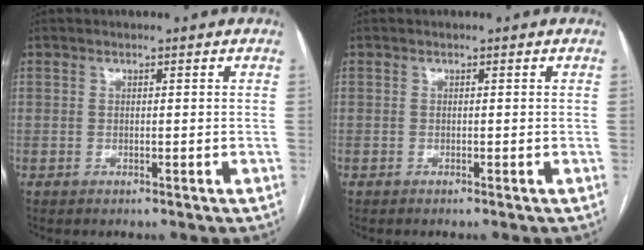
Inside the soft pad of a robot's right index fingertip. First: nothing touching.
{"total": 0.0}